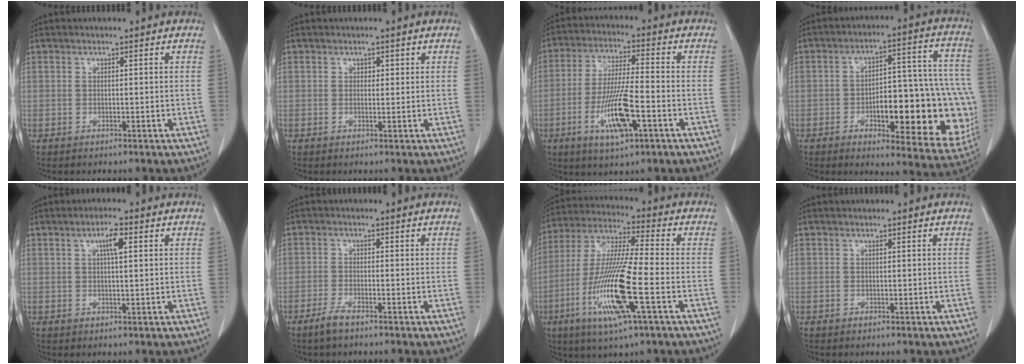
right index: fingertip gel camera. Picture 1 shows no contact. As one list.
[{"total": 1.1, "force": [0.5, 0.8, 0.6], "torque": [-0.004, -0.002, 0.006]}, {"total": 10.9, "force": [-4.0, 1.7, 10.0], "torque": [-0.195, -0.011, -0.071]}, {"total": 22.9, "force": [-5.3, 7.2, 21.1], "torque": [-0.196, 0.034, -0.048]}, {"total": 3.4, "force": [1.2, 0.6, 3.1], "torque": [-0.056, 0.003, 0.019]}, {"total": 2.5, "force": [-2.0, 0.3, 1.6], "torque": [-0.039, -0.003, -0.040]}, {"total": 15.9, "force": [-5.1, 0.8, 15.1], "torque": [-0.313, -0.019, -0.098]}, {"total": 0.0}]